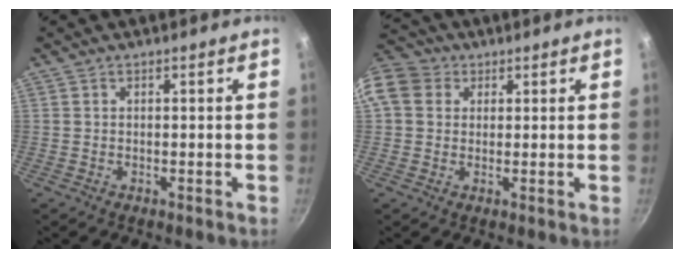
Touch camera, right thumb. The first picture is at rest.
{"total": 11.3, "force": [3.0, 9.6, 5.3], "torque": [-0.104, 0.024, 0.042]}